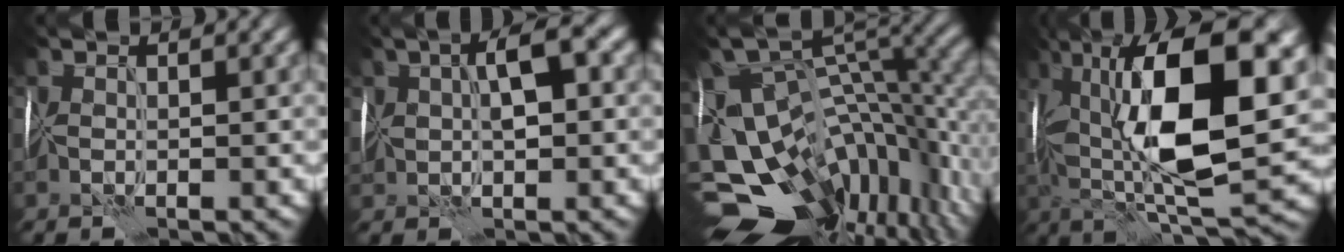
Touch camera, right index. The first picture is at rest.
{"total": 5.4, "force": [1.1, 3.0, 4.4], "torque": [-0.075, 0.013, 0.017]}
{"total": 14.8, "force": [-6.5, 9.6, 9.2], "torque": [-0.138, -0.013, -0.063]}
{"total": 13.8, "force": [2.7, 5.4, 12.4], "torque": [-0.208, 0.017, 0.034]}